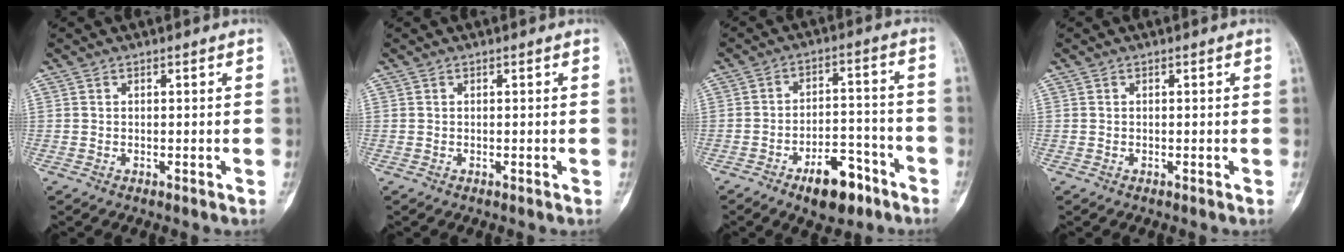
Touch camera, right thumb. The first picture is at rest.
{"total": 0.0}
{"total": 10.4, "force": [-6.3, 5.0, 6.5], "torque": [-0.077, 0.048, -0.095]}
{"total": 0.0}